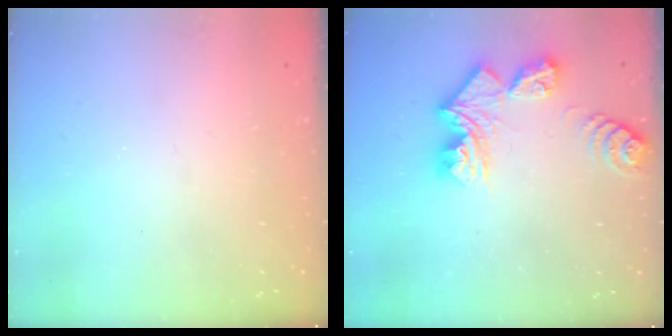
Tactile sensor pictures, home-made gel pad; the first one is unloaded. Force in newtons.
{"total": 11.2, "press": 11.2, "slide": 1.4}